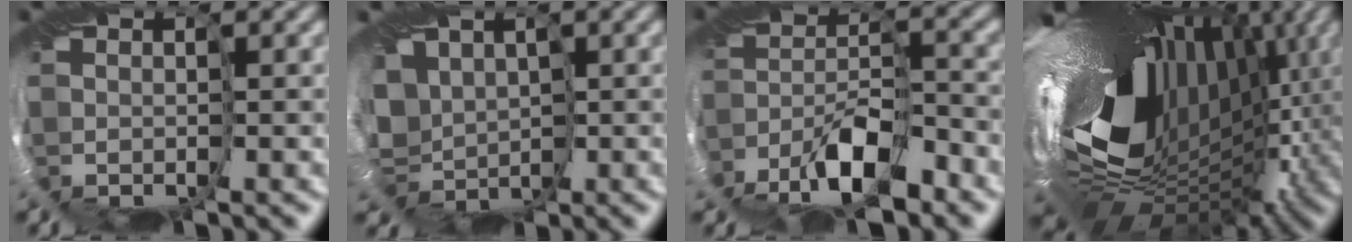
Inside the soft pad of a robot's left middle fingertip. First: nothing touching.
{"total": 7.5, "force": [0.8, 6.0, 4.3], "torque": [-0.058, -0.006, 0.012]}
{"total": 4.3, "force": [-3.9, 0.6, 1.8], "torque": [-0.014, 0.002, -0.075]}
{"total": 17.7, "force": [0.8, 10.7, 14.1], "torque": [-0.242, -0.049, 0.012]}